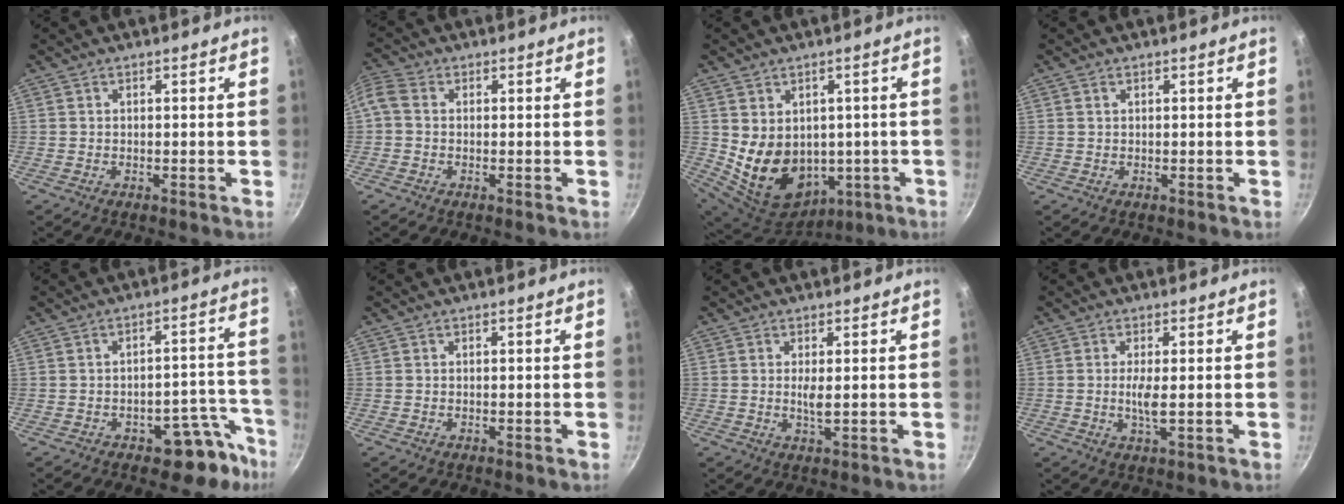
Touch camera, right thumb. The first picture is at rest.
{"total": 5.1, "force": [-0.2, 4.1, 3.0], "torque": [-0.074, 0.016, -0.020]}
{"total": 14.8, "force": [0.2, 11.9, 8.9], "torque": [-0.140, -0.016, 0.043]}
{"total": 0.7, "force": [0.3, 0.6, 0.3], "torque": [-0.005, 0.002, 0.005]}
{"total": 9.6, "force": [-5.7, 5.6, 5.4], "torque": [0.010, 0.063, -0.060]}
{"total": 0.0}
{"total": 2.3, "force": [0.3, 0.5, 2.3], "torque": [-0.045, -0.006, 0.006]}
{"total": 3.4, "force": [0.0, 0.7, 3.3], "torque": [-0.072, -0.005, -0.001]}